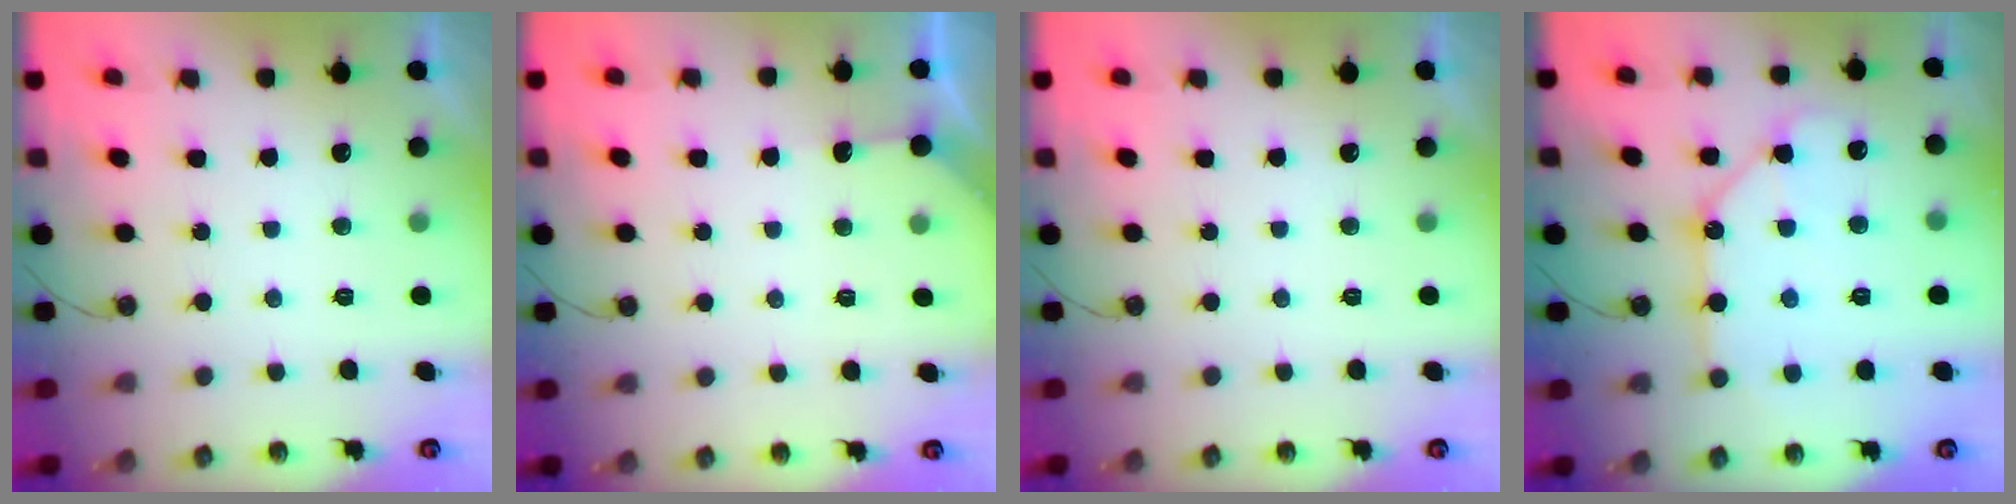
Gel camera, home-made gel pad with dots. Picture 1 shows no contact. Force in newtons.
{"total": 2.9, "press": 2.9, "slide": 0.4}
{"total": 0.0}
{"total": 10.8, "press": 10.7, "slide": 1.2}